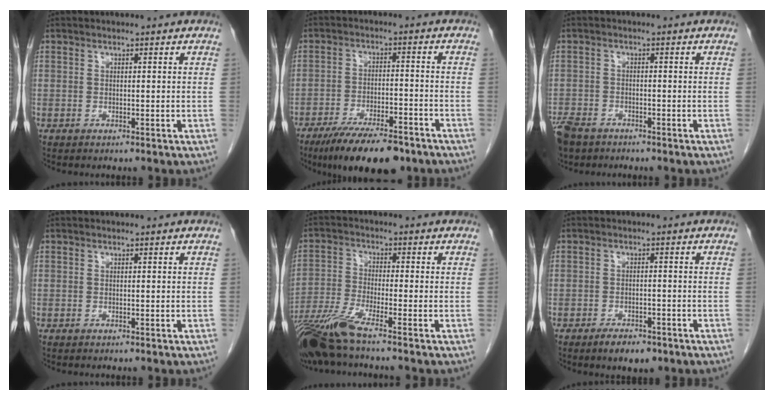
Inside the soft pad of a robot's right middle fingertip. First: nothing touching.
{"total": 13.0, "force": [-9.6, 3.5, 7.9], "torque": [-0.122, -0.016, -0.155]}
{"total": 8.3, "force": [-5.8, 4.8, 3.5], "torque": [-0.091, -0.010, -0.102]}
{"total": 0.0}
{"total": 8.7, "force": [-6.7, -0.6, 5.5], "torque": [-0.114, -0.032, -0.131]}
{"total": 4.1, "force": [-2.9, 1.7, 2.4], "torque": [-0.039, -0.001, -0.038]}